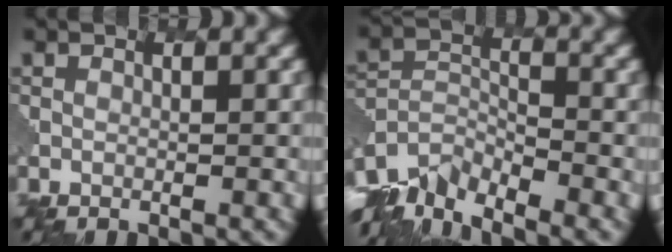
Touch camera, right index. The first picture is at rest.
{"total": 6.6, "force": [-5.7, 2.3, 2.3], "torque": [-0.048, -0.009, -0.114]}